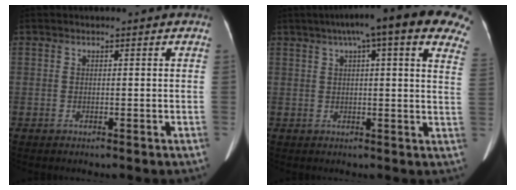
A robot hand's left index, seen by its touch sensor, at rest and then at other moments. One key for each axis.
{"total": 20.2, "fx": 13.5, "fy": 3.1, "fz": 14.7, "tx": -0.205, "ty": 0.044, "tz": 0.151}